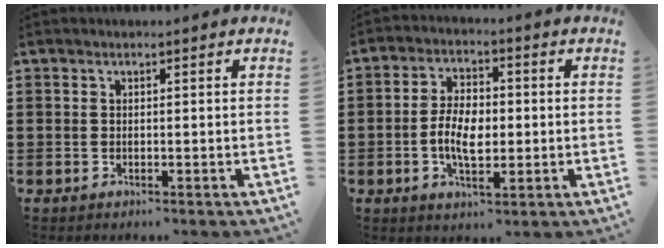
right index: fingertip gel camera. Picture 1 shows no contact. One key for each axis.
{"total": 6.6, "fx": -0.9, "fy": 3.4, "fz": 5.6, "tx": -0.116, "ty": 0.006, "tz": -0.020}